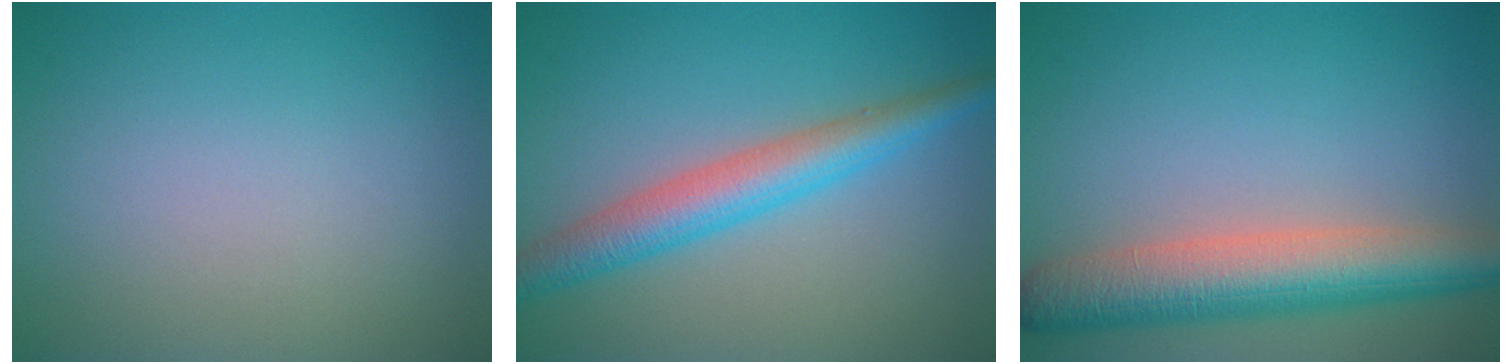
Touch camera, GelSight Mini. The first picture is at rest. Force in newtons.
{"total": 4.7, "press": 4.7, "slide": 0.0}
{"total": 7.5, "press": 7.5, "slide": 0.4}